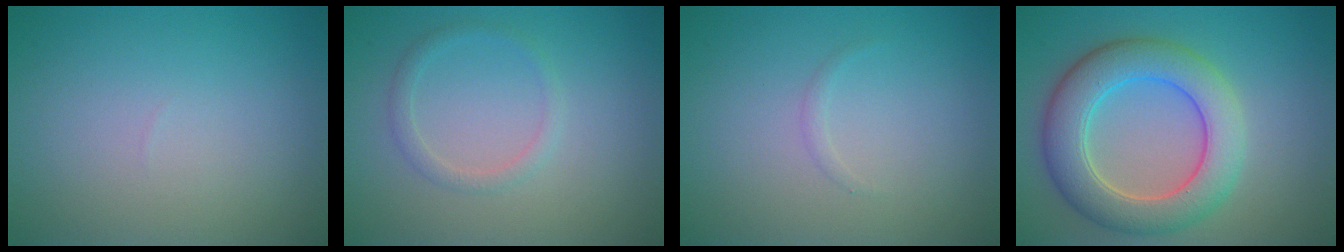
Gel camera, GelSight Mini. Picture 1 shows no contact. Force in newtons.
{"total": 1.4, "press": 1.4, "slide": 0.1}
{"total": 0.5, "press": 0.5, "slide": 0.0}
{"total": 7.2, "press": 7.2, "slide": 0.3}